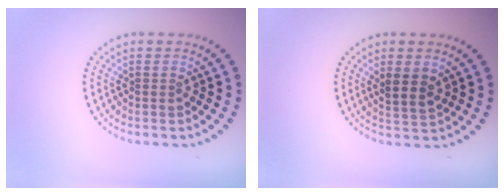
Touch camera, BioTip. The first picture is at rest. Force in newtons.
{"total": 2.2, "press": 2.0, "slide": 0.9}